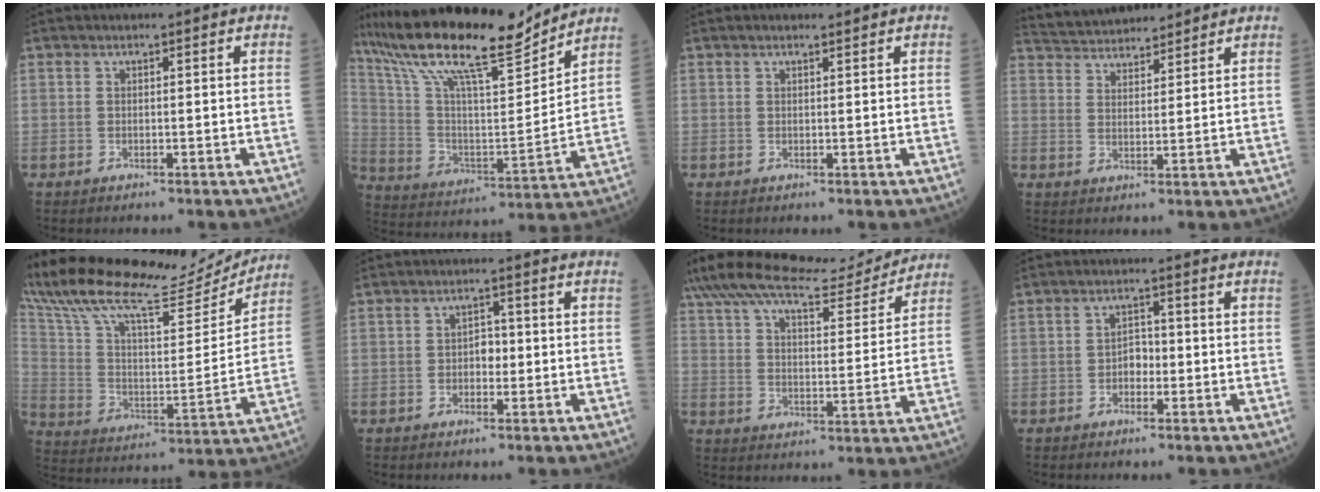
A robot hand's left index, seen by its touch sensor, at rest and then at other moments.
{"total": 21.1, "force": [17.9, 2.4, 10.9], "torque": [-0.210, 0.006, 0.306]}
{"total": 1.0, "force": [0.9, 0.1, 0.5], "torque": [-0.011, 0.006, 0.015]}
{"total": 10.6, "force": [10.2, 1.9, 2.4], "torque": [-0.047, 0.030, 0.165]}
{"total": 23.7, "force": [21.5, 3.9, 9.2], "torque": [-0.183, -0.006, 0.337]}
{"total": 2.4, "force": [-0.3, 1.6, 1.8], "torque": [-0.023, 0.007, -0.008]}
{"total": 16.8, "force": [15.4, 2.6, 6.2], "torque": [-0.117, 0.016, 0.236]}
{"total": 2.4, "force": [-0.7, 1.6, 1.6], "torque": [-0.021, 0.008, -0.016]}